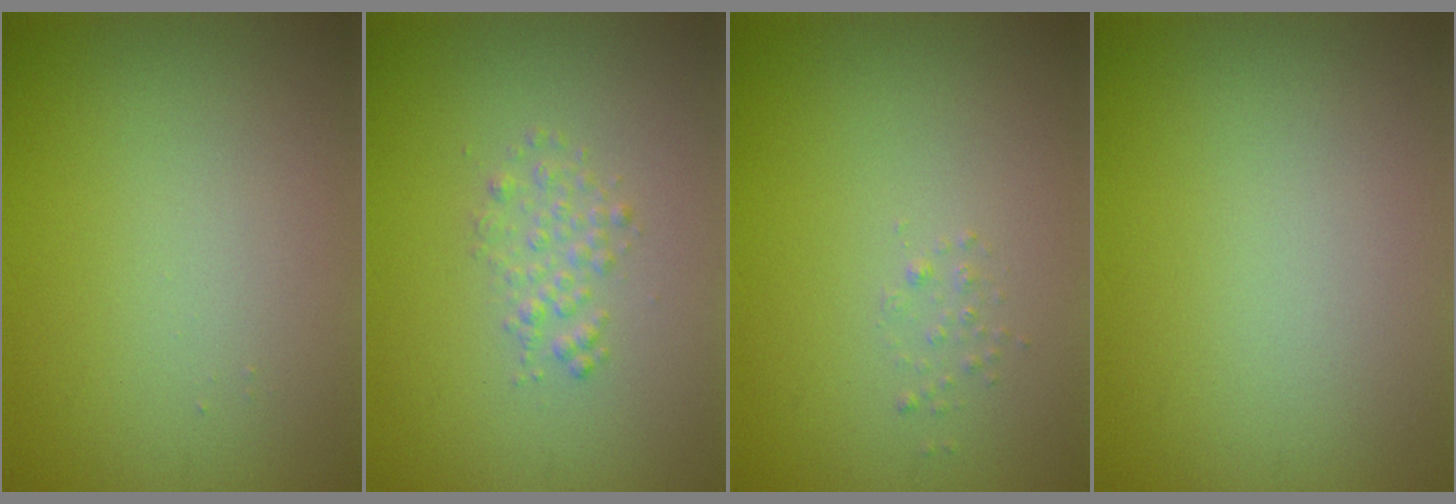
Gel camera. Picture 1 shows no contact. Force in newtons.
{"total": 1.5, "press": 1.5, "slide": 0.0}
{"total": 0.6, "press": 0.6, "slide": 0.0}
{"total": 0.0}